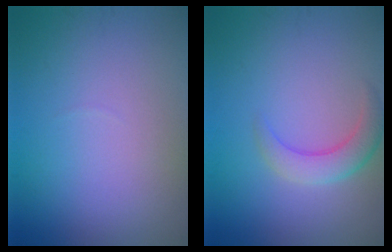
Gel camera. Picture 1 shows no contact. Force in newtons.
{"total": 2.9, "press": 2.9, "slide": 0.1}